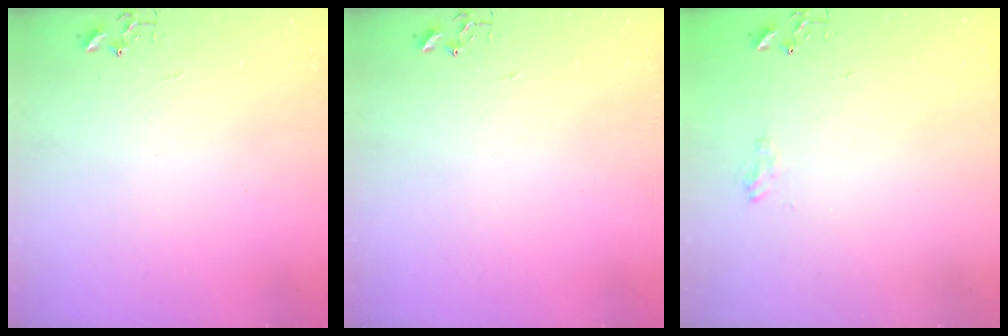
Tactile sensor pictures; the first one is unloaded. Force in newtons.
{"total": 0.0}
{"total": 7.6, "press": 7.6, "slide": 0.9}